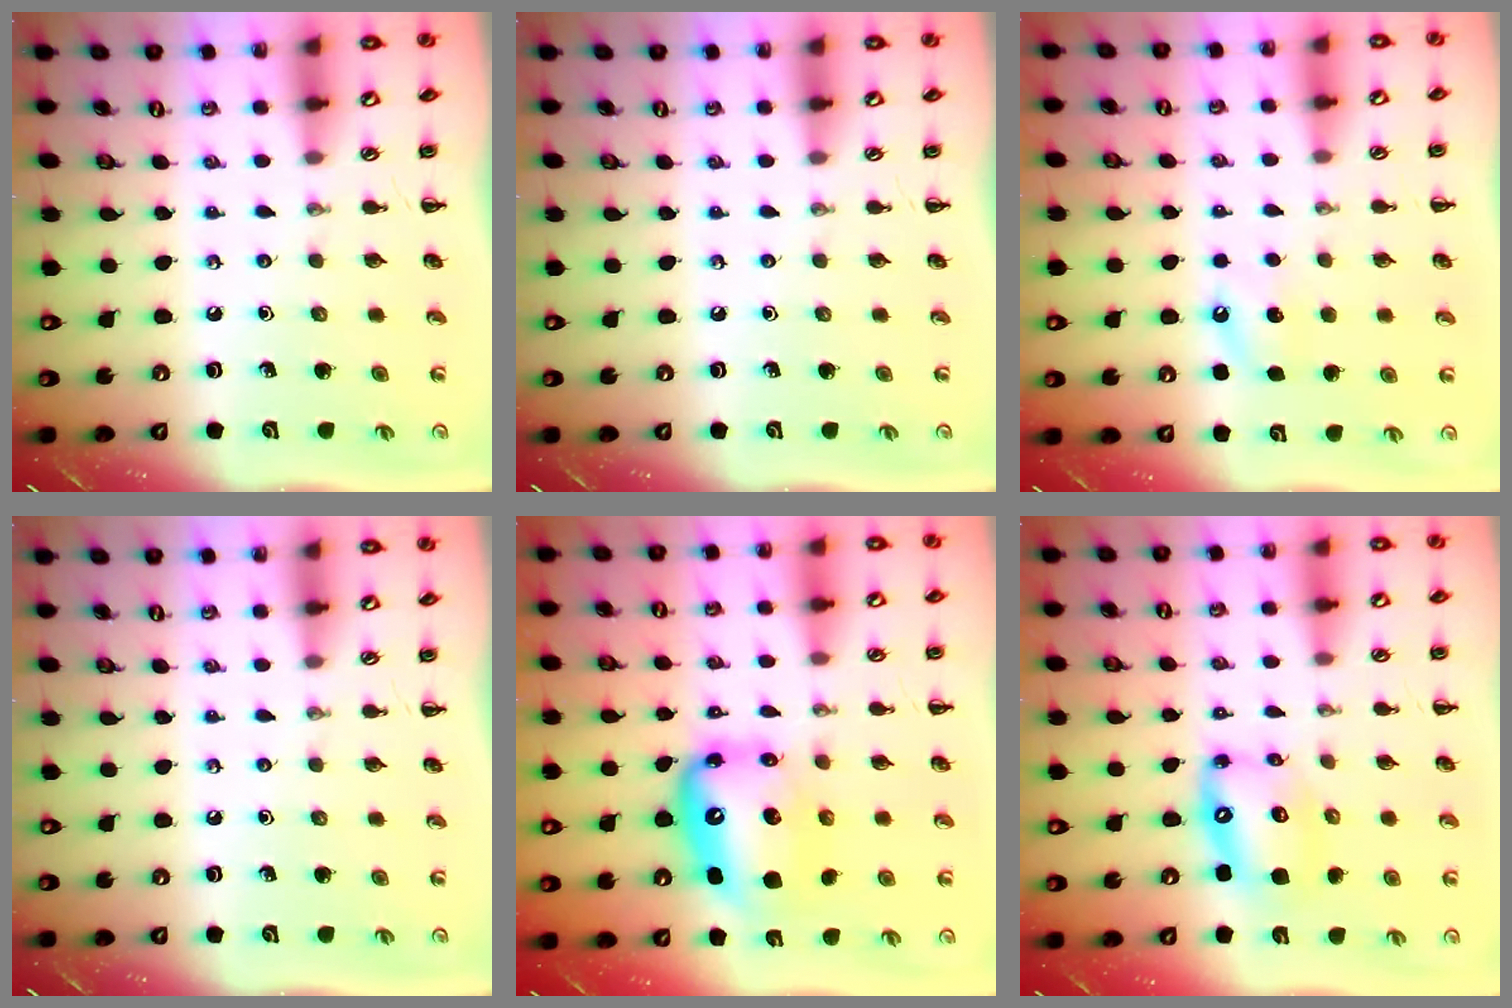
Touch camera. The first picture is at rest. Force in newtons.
{"total": 0.0}
{"total": 5.3, "press": 5.0, "slide": 1.5}
{"total": 0.0}
{"total": 12.2, "press": 11.8, "slide": 3.1}
{"total": 13.0, "press": 12.5, "slide": 3.6}